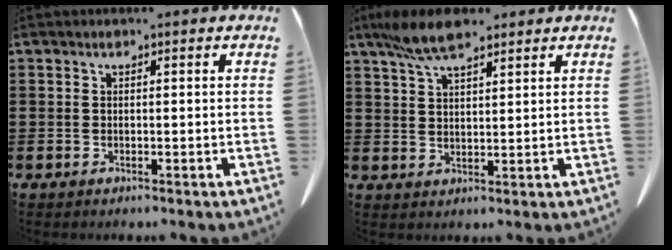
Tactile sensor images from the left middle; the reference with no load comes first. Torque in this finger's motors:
{"motor_torque": [0.87, 0.80, 0.44, 0.16]}